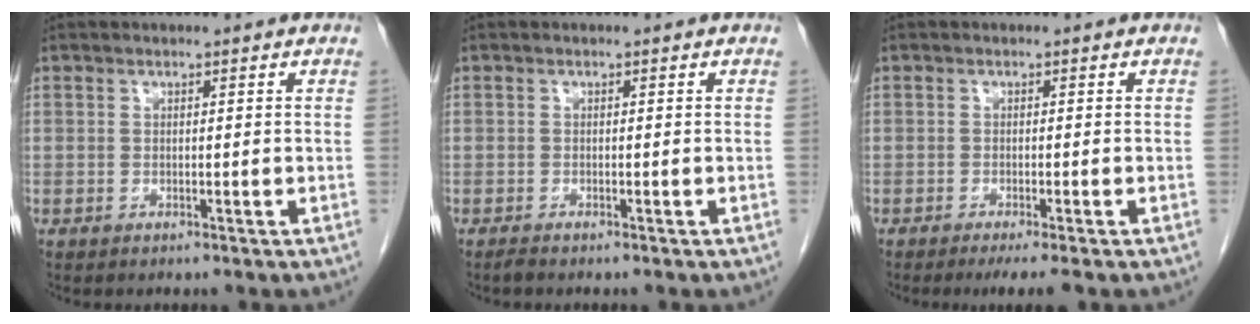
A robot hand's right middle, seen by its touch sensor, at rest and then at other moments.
{"total": 0.6, "force": [-0.6, 0.0, 0.2], "torque": [-0.013, -0.003, -0.012]}
{"total": 4.0, "force": [-2.9, 0.0, 2.7], "torque": [-0.032, -0.009, -0.042]}